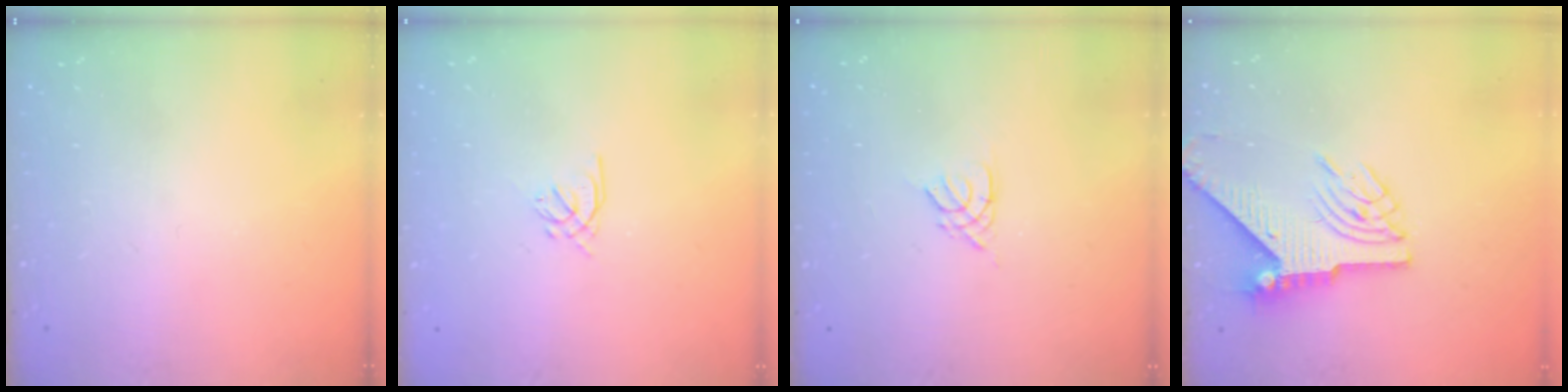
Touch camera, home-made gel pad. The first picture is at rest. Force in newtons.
{"total": 1.4, "press": 1.3, "slide": 0.5}
{"total": 2.7, "press": 2.7, "slide": 0.5}
{"total": 8.0, "press": 7.9, "slide": 1.2}